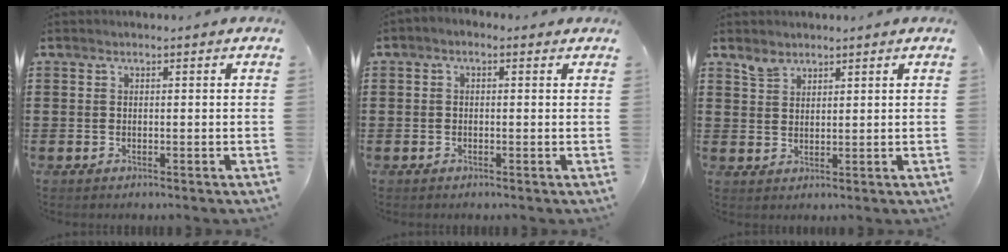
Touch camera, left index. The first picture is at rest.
{"total": 0.8, "force": [-0.5, 0.4, 0.5], "torque": [-0.010, -0.001, -0.010]}
{"total": 2.6, "force": [2.2, 1.3, 0.5], "torque": [-0.015, 0.002, 0.044]}